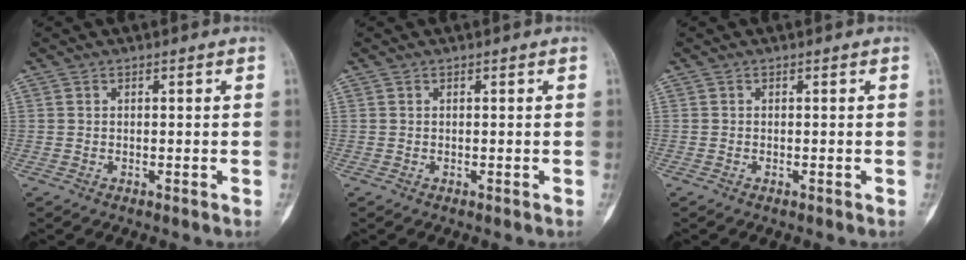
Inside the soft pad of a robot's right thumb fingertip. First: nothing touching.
{"total": 0.0}
{"total": 0.0}